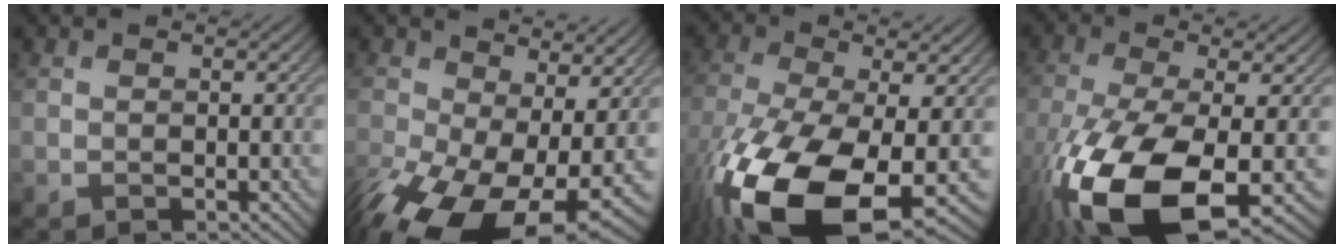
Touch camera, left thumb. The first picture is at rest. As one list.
[{"total": 17.6, "force": [-6.1, 9.9, 13.2], "torque": [-0.287, -0.067, -0.062]}, {"total": 17.9, "force": [-7.4, 7.4, 14.6], "torque": [-0.336, -0.051, -0.124]}, {"total": 16.3, "force": [-6.2, 6.3, 13.7], "torque": [-0.317, -0.045, -0.105]}]